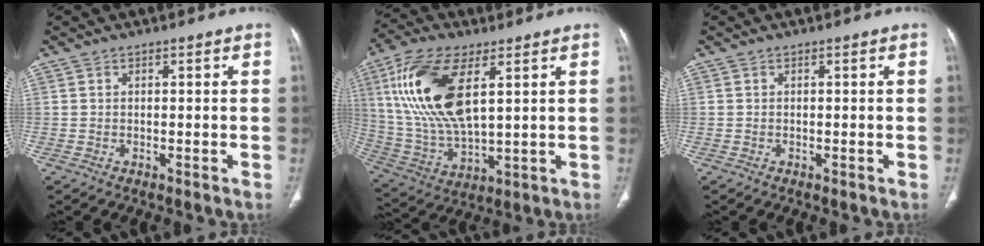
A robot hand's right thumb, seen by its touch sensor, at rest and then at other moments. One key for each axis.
{"total": 19.1, "fx": 6.1, "fy": 8.5, "fz": 16.0, "tx": -0.330, "ty": -0.016, "tz": 0.122}
{"total": 0.0}